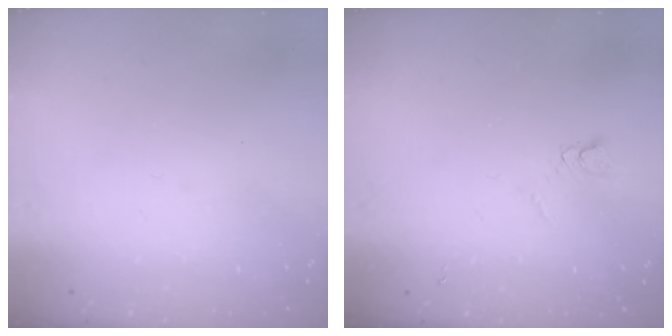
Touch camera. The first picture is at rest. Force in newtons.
{"total": 3.8, "press": 3.7, "slide": 0.6}